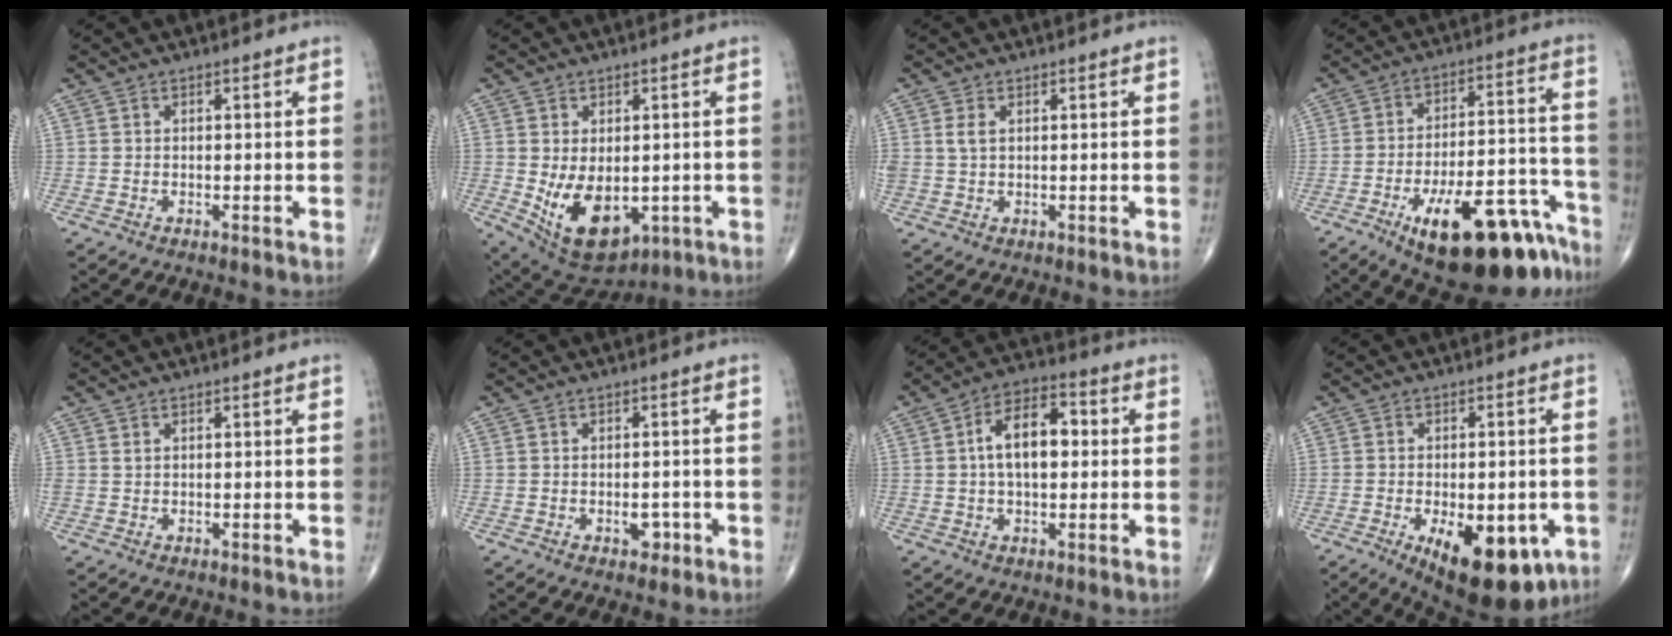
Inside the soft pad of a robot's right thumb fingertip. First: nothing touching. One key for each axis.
{"total": 13.2, "fx": -2.3, "fy": 8.2, "fz": 10.0, "tx": -0.148, "ty": -0.011, "tz": -0.009}
{"total": 2.0, "fx": 0.6, "fy": 1.2, "fz": 1.5, "tx": -0.036, "ty": 0.004, "tz": 0.014}
{"total": 23.1, "fx": -14.2, "fy": 8.5, "fz": 16.1, "tx": -0.173, "ty": 0.094, "tz": -0.207}
{"total": 0.5, "fx": 0.2, "fy": 0.4, "fz": 0.3, "tx": -0.003, "ty": 0.002, "tz": 0.005}
{"total": 2.7, "fx": -1.1, "fy": 1.8, "fz": 1.8, "tx": -0.013, "ty": 0.006, "tz": -0.011}
{"total": 10.7, "fx": 1.0, "fy": 5.9, "fz": 8.8, "tx": -0.139, "ty": 0.023, "tz": 0.009}
{"total": 17.1, "fx": -6.9, "fy": 8.1, "fz": 13.3, "tx": -0.157, "ty": -0.004, "tz": -0.081}